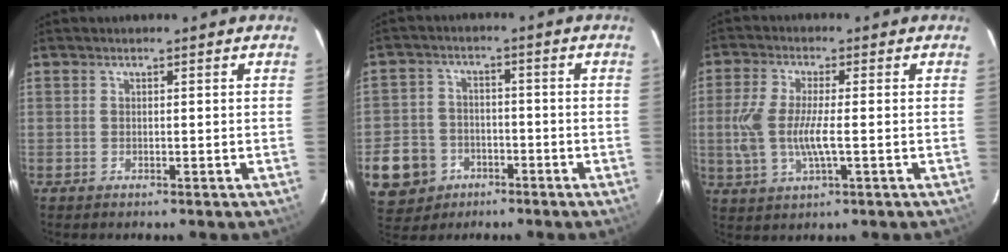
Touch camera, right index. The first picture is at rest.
{"total": 10.7, "force": [-4.7, 9.1, 3.1], "torque": [-0.103, 0.016, -0.064]}
{"total": 8.5, "force": [-1.1, 2.5, 8.1], "torque": [-0.173, -0.007, -0.022]}